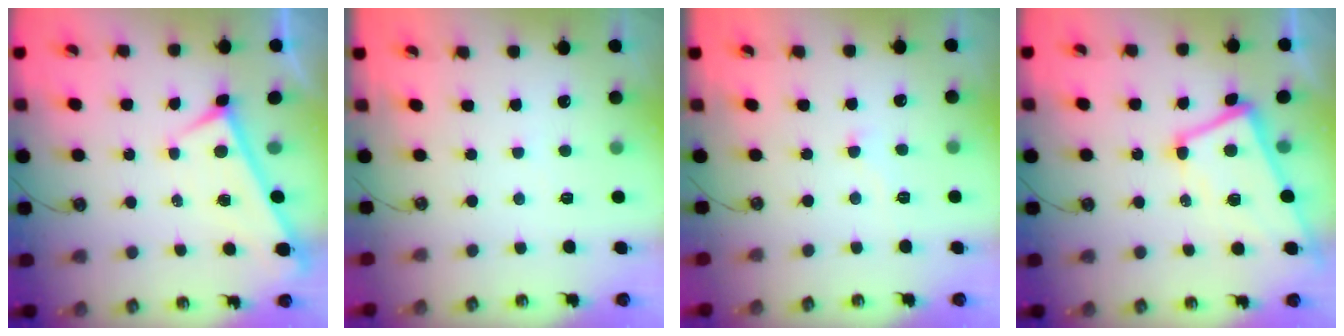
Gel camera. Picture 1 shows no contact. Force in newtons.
{"total": 3.0, "press": 3.0, "slide": 0.2}
{"total": 2.5, "press": 2.4, "slide": 0.7}
{"total": 1.9, "press": 1.7, "slide": 0.9}